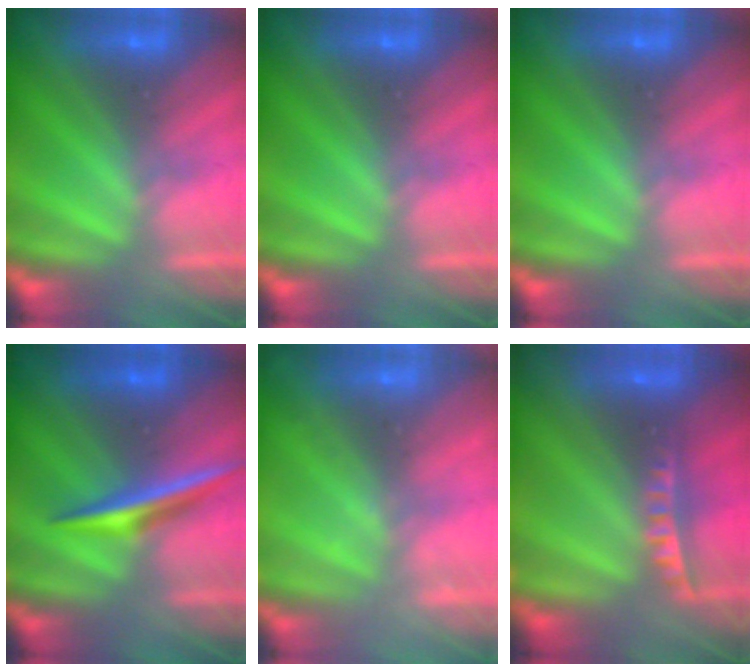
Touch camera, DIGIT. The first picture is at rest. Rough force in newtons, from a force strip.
{"total": 0.0}
{"total": 0.0}
{"total": 1.9}
{"total": 2.1}
{"total": 6.4}